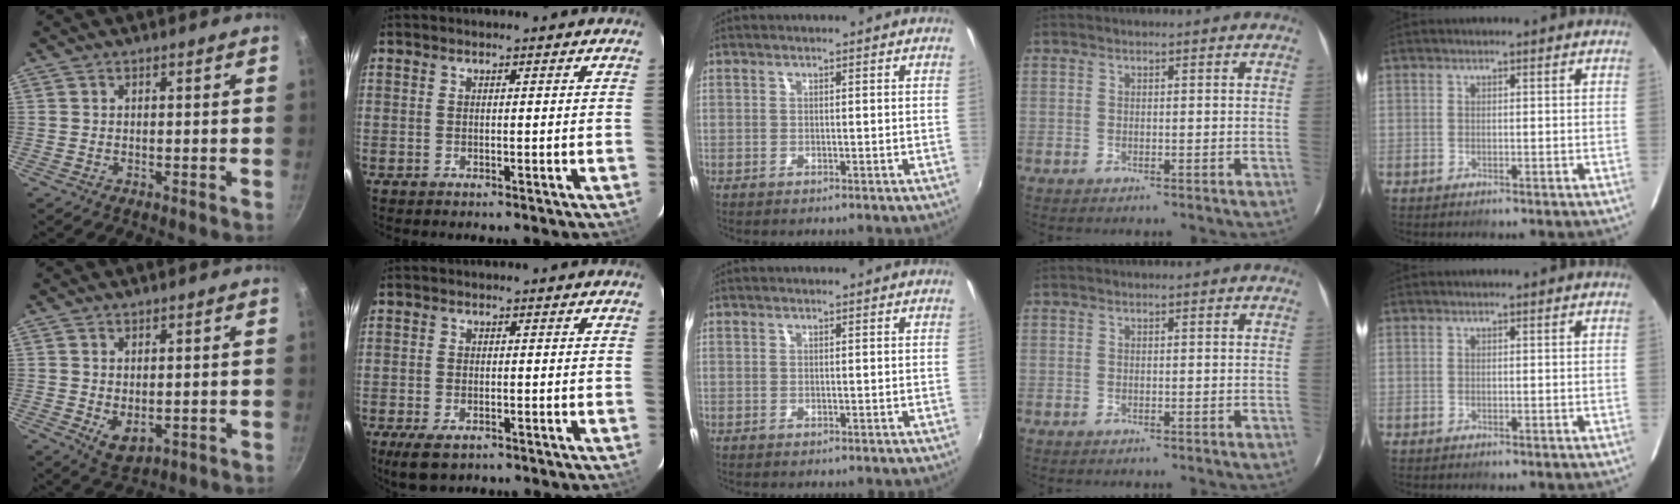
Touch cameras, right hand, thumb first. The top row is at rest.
{"thumb": {"total": 4.5, "force": [0.1, 2.9, 3.4], "torque": [-0.053, -0.019, 0.012]}, "index": {"total": 5.0, "force": [-3.0, 2.5, 3.0], "torque": [-0.073, -0.016, -0.052]}}